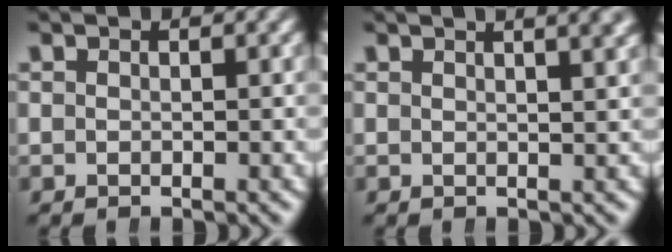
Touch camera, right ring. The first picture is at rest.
{"total": 3.4, "force": [2.2, 0.2, 2.6], "torque": [-0.016, 0.014, 0.030]}